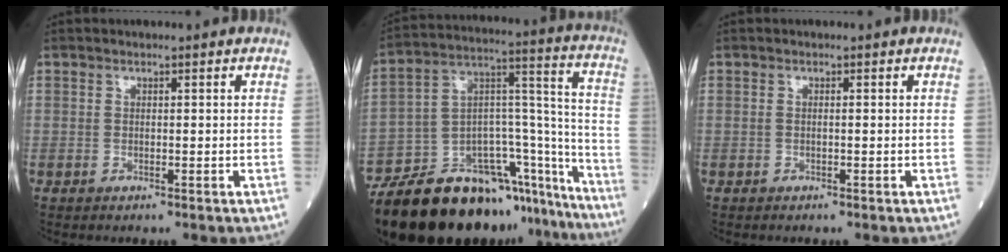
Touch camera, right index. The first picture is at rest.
{"total": 33.7, "force": [-26.4, 10.6, 18.1], "torque": [-0.248, 0.010, -0.387]}
{"total": 0.6, "force": [-0.1, 0.3, 0.5], "torque": [-0.020, 0.002, -0.001]}